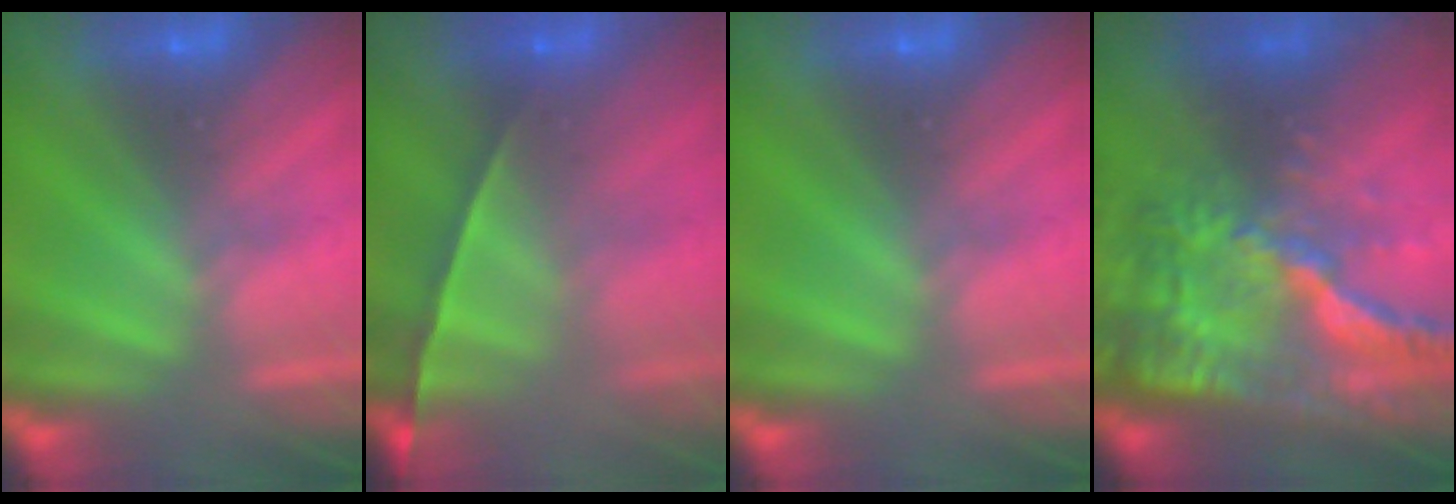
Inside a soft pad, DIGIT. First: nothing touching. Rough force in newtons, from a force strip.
{"total": 1.5}
{"total": 0.0}
{"total": 6.1}